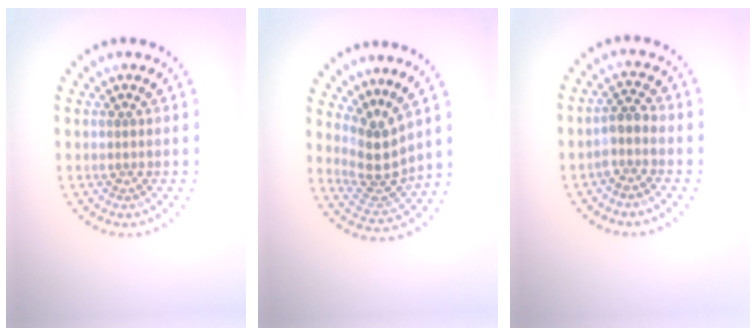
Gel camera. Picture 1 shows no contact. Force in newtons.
{"total": 3.5, "press": 2.6, "slide": 2.3}
{"total": 1.9, "press": 1.6, "slide": 1.1}